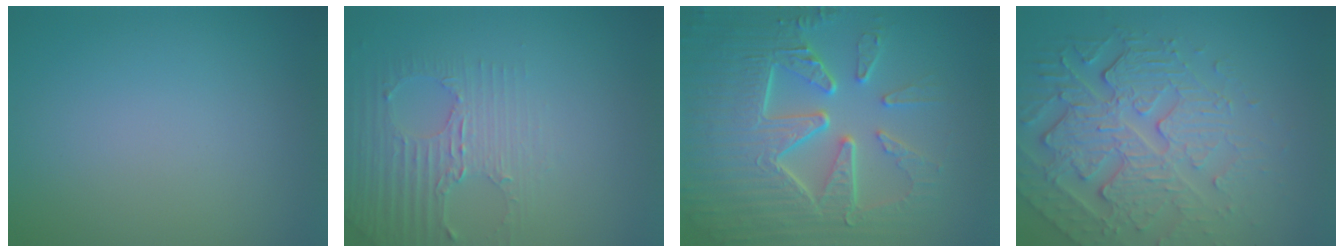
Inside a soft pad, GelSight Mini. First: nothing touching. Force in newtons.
{"total": 2.9, "press": 2.7, "slide": 1.1}
{"total": 9.7, "press": 6.5, "slide": 7.2}
{"total": 7.2, "press": 5.2, "slide": 5.0}